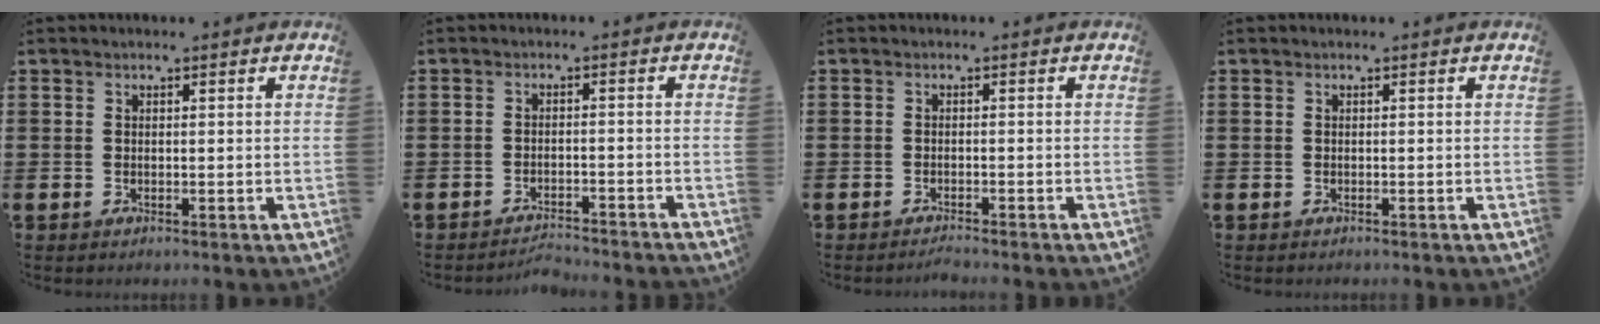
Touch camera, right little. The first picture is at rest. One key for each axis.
{"total": 2.2, "fx": -2.2, "fy": -0.1, "fz": 0.1, "tx": -0.006, "ty": 0.004, "tz": -0.047}
{"total": 1.0, "fx": -1.0, "fy": -0.2, "fz": 0.2, "tx": -0.003, "ty": -0.002, "tz": -0.019}
{"total": 0.0}